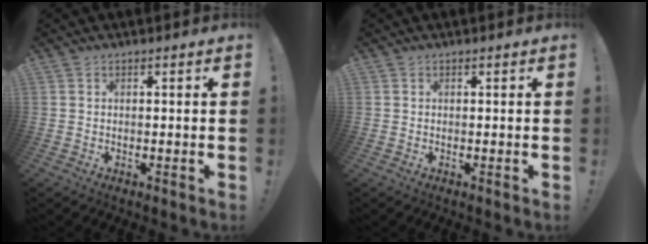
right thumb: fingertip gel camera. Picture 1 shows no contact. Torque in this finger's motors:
{"motor_torque": [-0.06, 0.02, -0.05, 0.02, 0.00]}